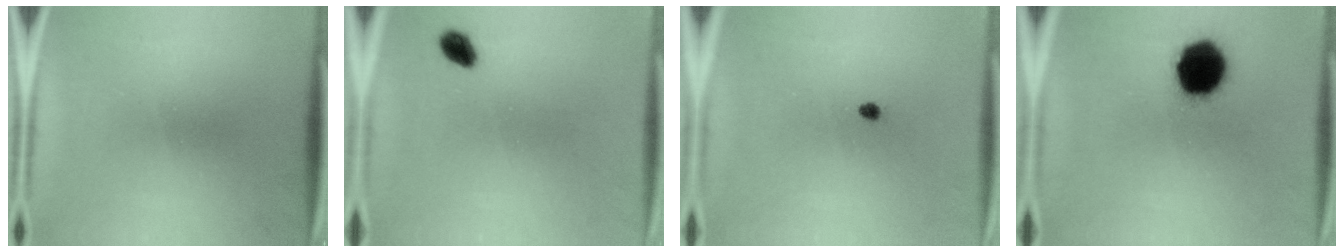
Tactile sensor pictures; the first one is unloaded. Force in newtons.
{"total": 2.8}
{"total": 1.0}
{"total": 16.0}